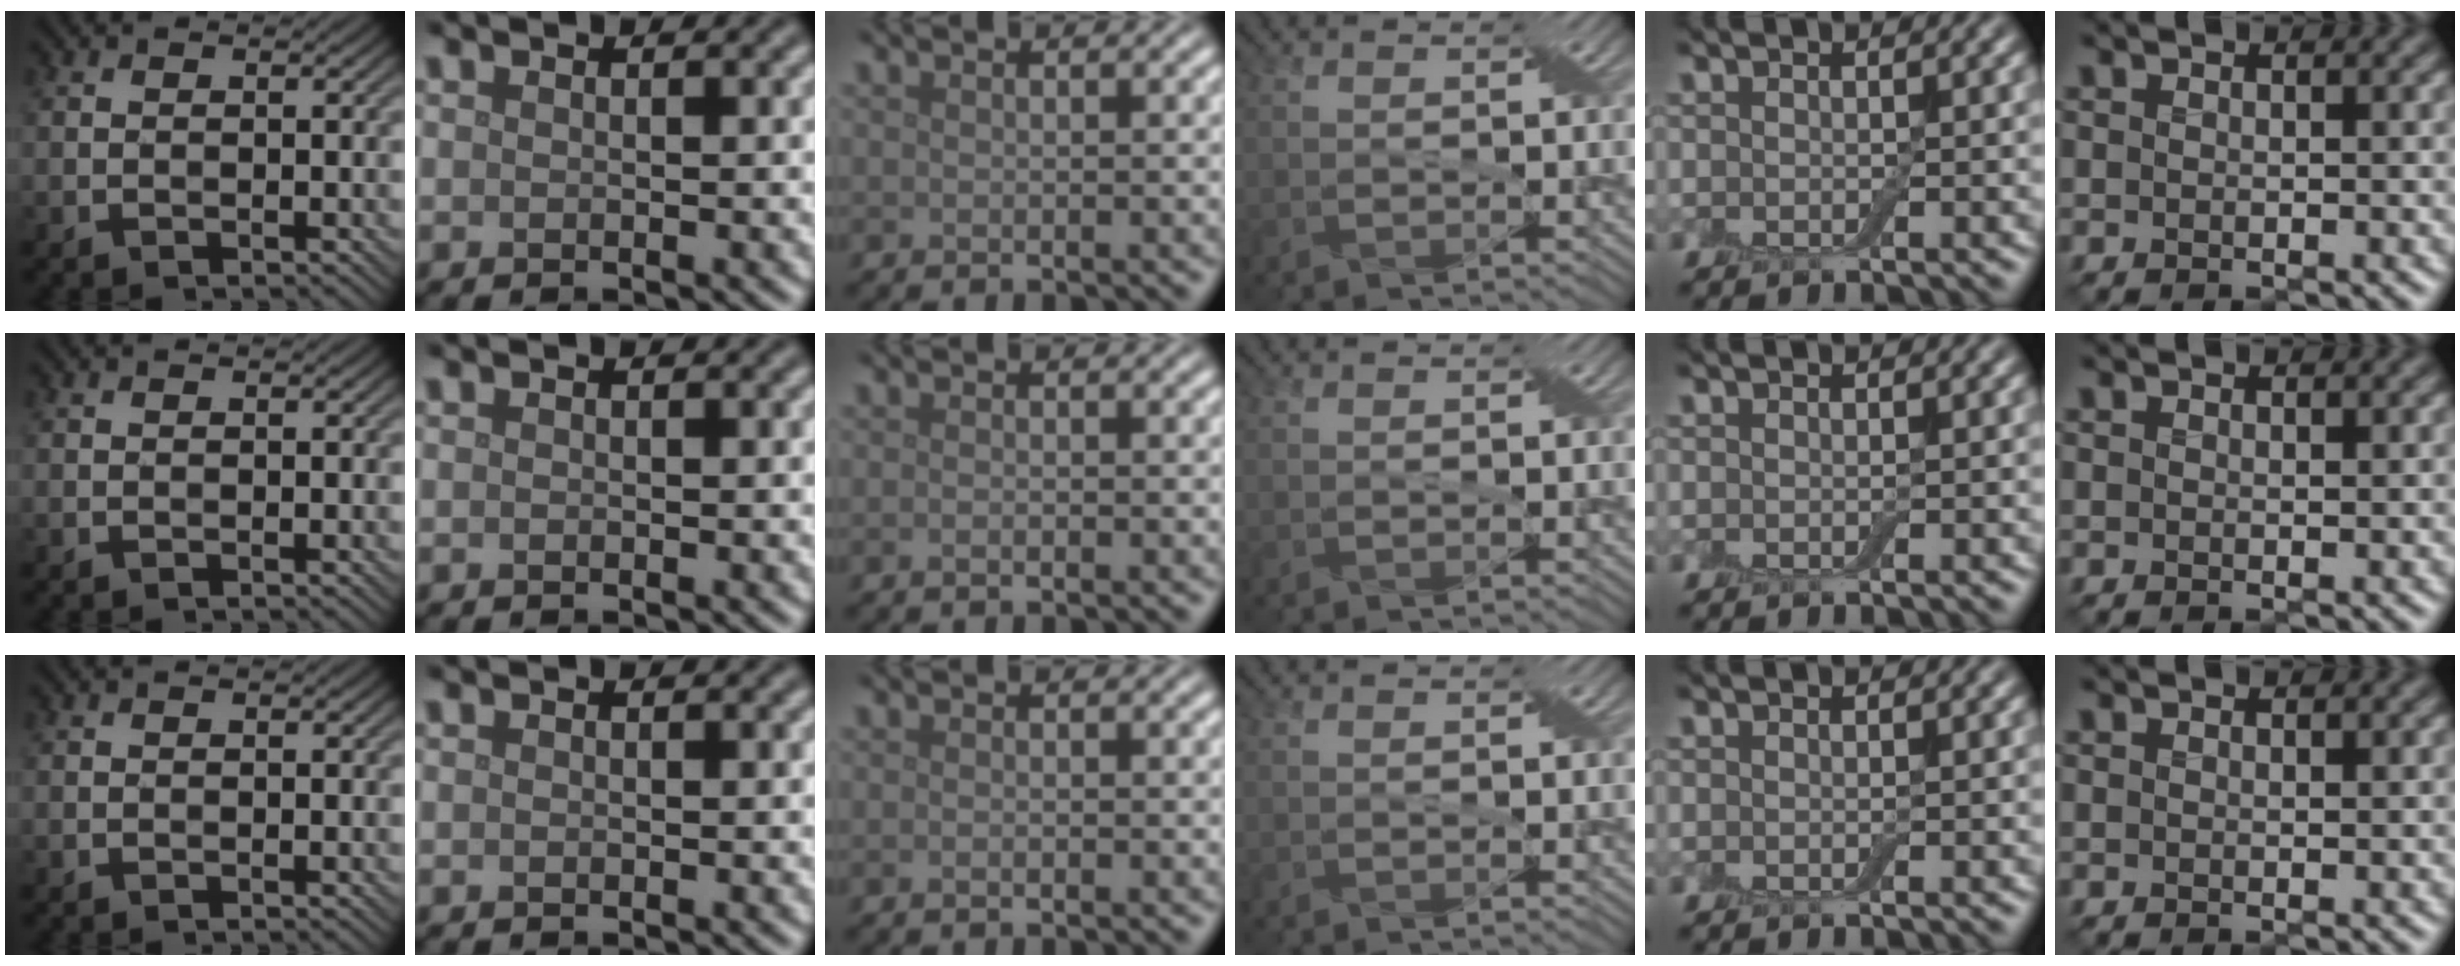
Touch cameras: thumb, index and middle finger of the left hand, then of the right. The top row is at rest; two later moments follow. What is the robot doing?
{"motion": "extract", "object": "drawer"}